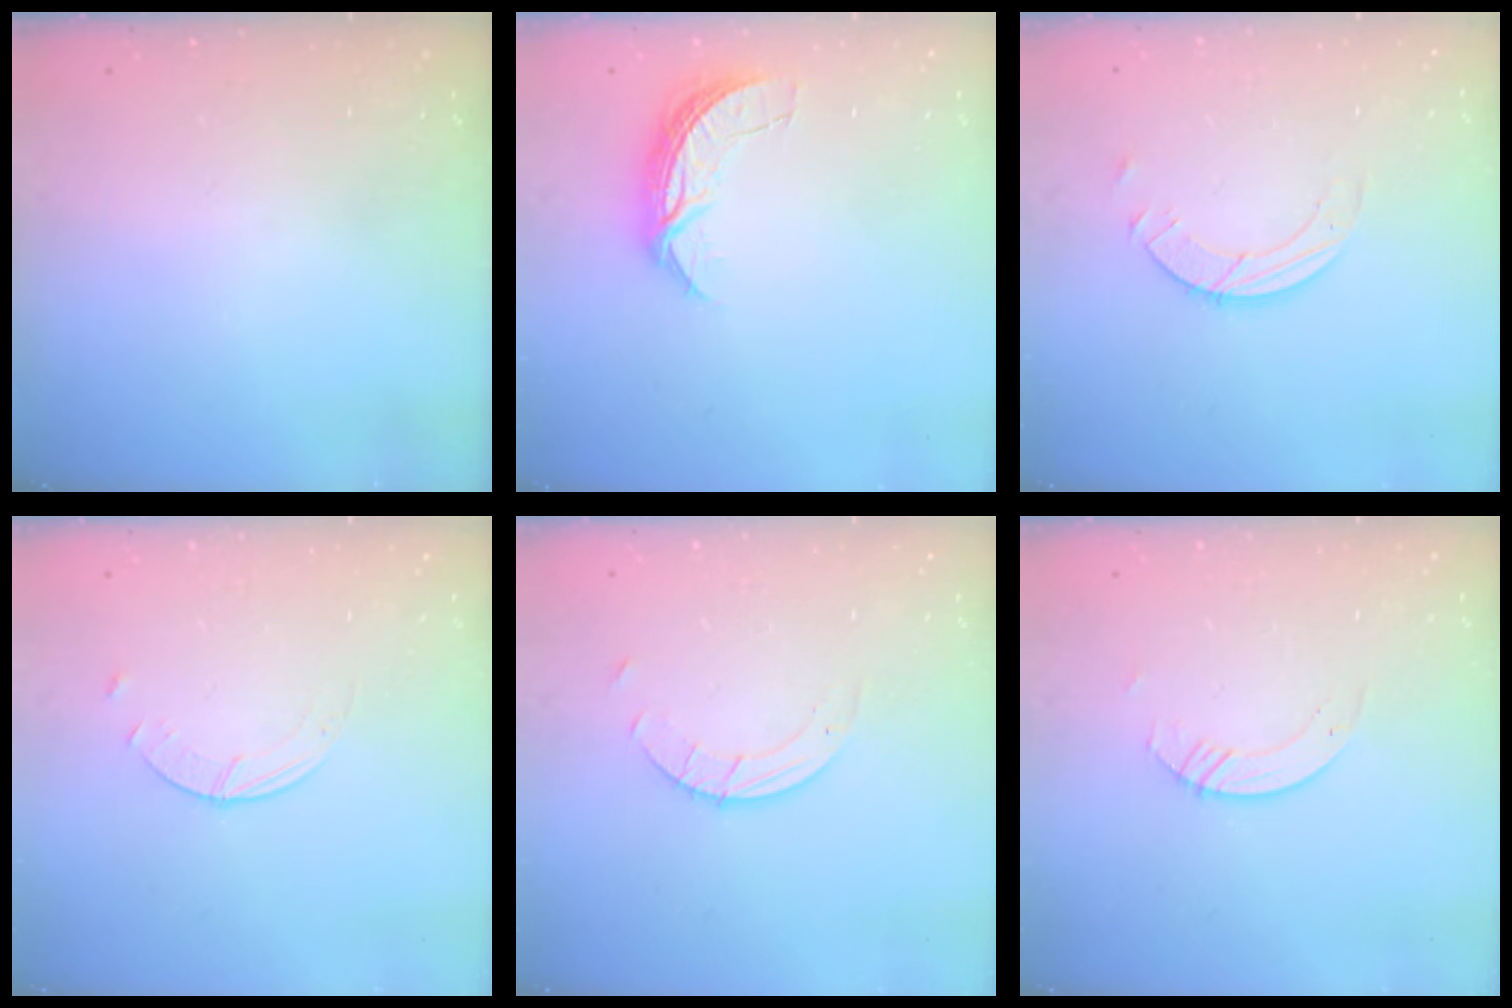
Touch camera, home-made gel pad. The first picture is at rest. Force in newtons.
{"total": 6.9, "press": 6.8, "slide": 0.5}
{"total": 3.4, "press": 3.4, "slide": 0.3}
{"total": 0.9, "press": 0.9, "slide": 0.2}
{"total": 3.1, "press": 3.1, "slide": 0.2}
{"total": 2.2, "press": 2.2, "slide": 0.2}